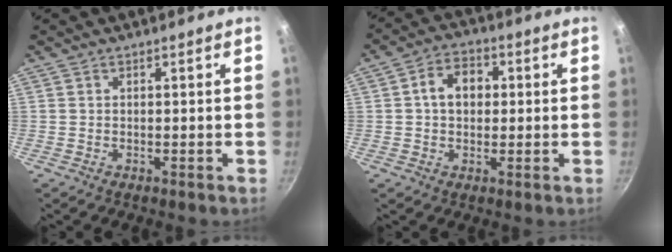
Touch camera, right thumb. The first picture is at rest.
{"total": 7.1, "force": [0.9, 5.3, 4.6], "torque": [-0.052, 0.015, 0.004]}